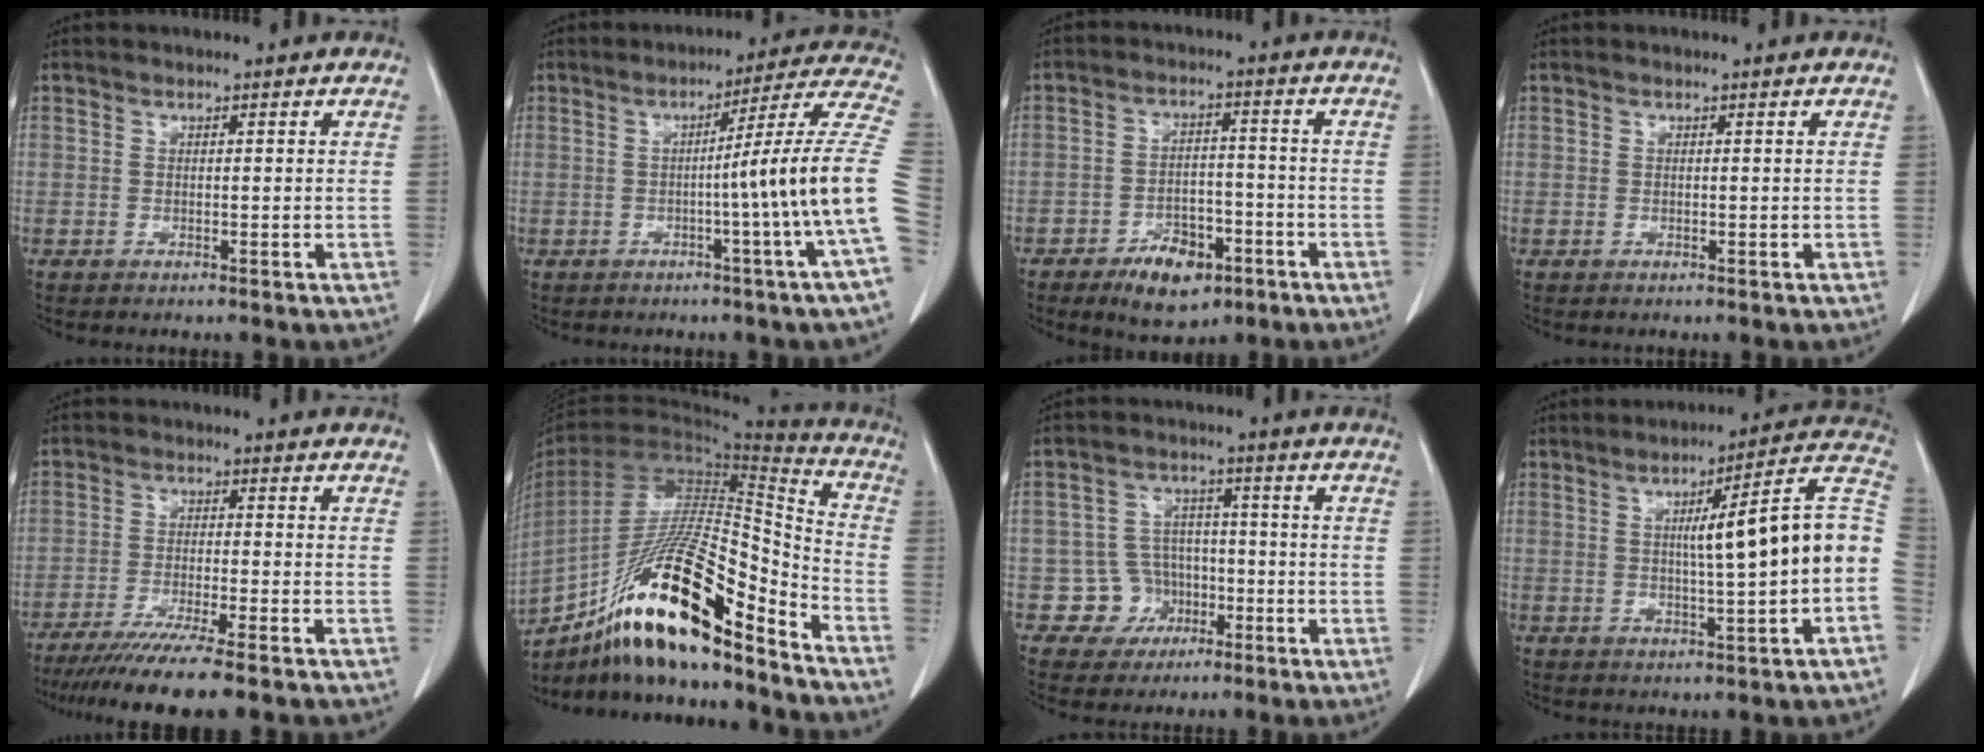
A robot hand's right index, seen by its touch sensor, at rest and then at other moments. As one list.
[{"total": 15.2, "force": [-2.3, -3.3, 14.7], "torque": [-0.178, 0.006, -0.042]}, {"total": 8.1, "force": [-4.8, 4.2, 5.0], "torque": [-0.082, 0.003, -0.073]}, {"total": 0.0}, {"total": 10.3, "force": [-8.1, -0.7, 6.3], "torque": [-0.094, -0.030, -0.131]}, {"total": 23.6, "force": [-15.0, 3.8, 17.7], "torque": [-0.317, -0.009, -0.262]}, {"total": 6.1, "force": [-2.3, 5.6, 0.1], "torque": [0.011, 0.017, -0.032]}, {"total": 15.0, "force": [-0.3, 0.1, 15.0], "torque": [-0.197, 0.030, -0.009]}]